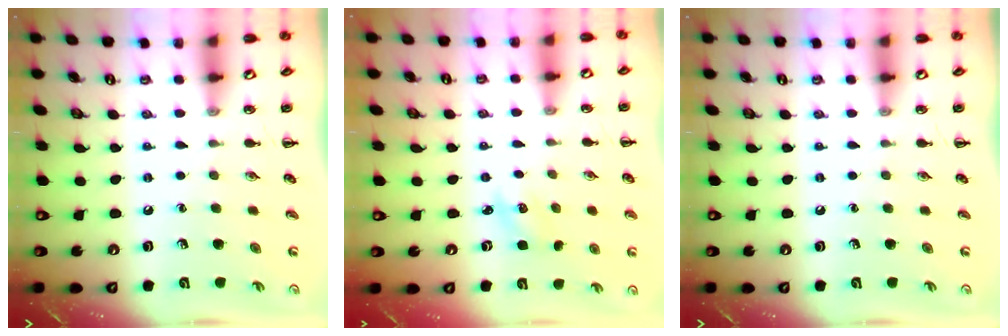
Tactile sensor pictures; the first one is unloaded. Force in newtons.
{"total": 1.8, "press": 1.8, "slide": 0.5}
{"total": 0.0}